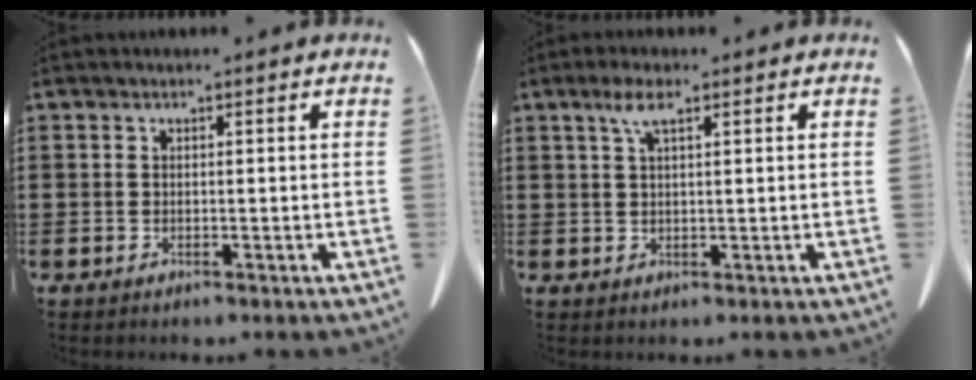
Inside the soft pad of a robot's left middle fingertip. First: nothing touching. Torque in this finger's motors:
{"motor_torque": [0.72, 0.17, 0.05, 0.05]}